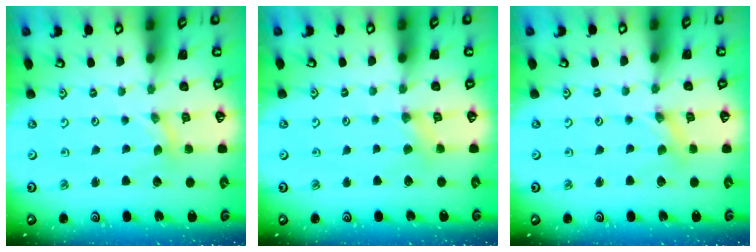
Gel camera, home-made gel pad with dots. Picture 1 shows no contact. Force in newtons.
{"total": 2.8, "press": 2.7, "slide": 0.6}
{"total": 0.8, "press": 0.8, "slide": 0.2}